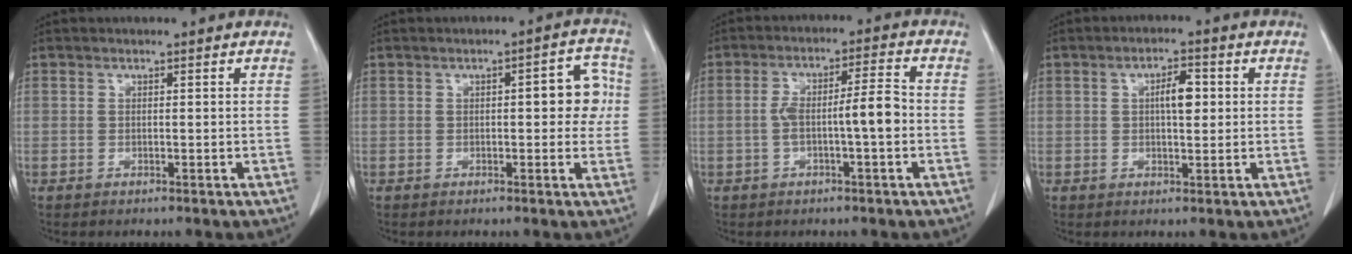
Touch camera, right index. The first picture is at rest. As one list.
[{"total": 5.8, "force": [0.5, 2.1, 5.3], "torque": [-0.055, 0.023, 0.002]}, {"total": 6.8, "force": [-1.2, 0.6, 6.7], "torque": [-0.122, 0.020, -0.021]}, {"total": 4.4, "force": [0.7, 1.5, 4.1], "torque": [-0.068, 0.007, 0.013]}]